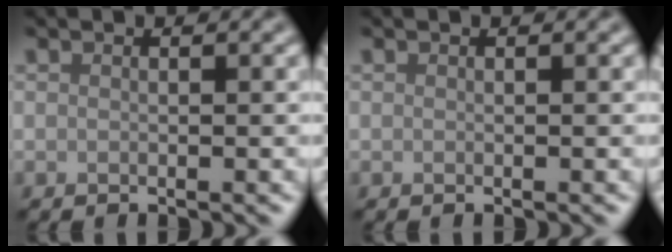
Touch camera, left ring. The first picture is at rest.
{"total": 0.0}